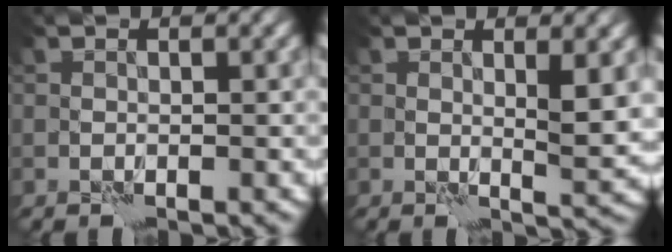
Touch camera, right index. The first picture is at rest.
{"total": 2.7, "force": [0.9, 0.4, 2.5], "torque": [-0.036, -0.009, 0.018]}